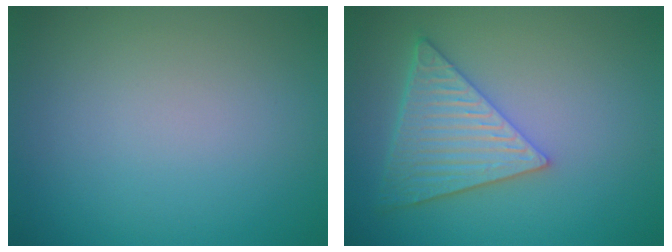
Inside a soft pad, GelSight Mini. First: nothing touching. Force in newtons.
{"total": 6.0, "press": 4.9, "slide": 3.4}